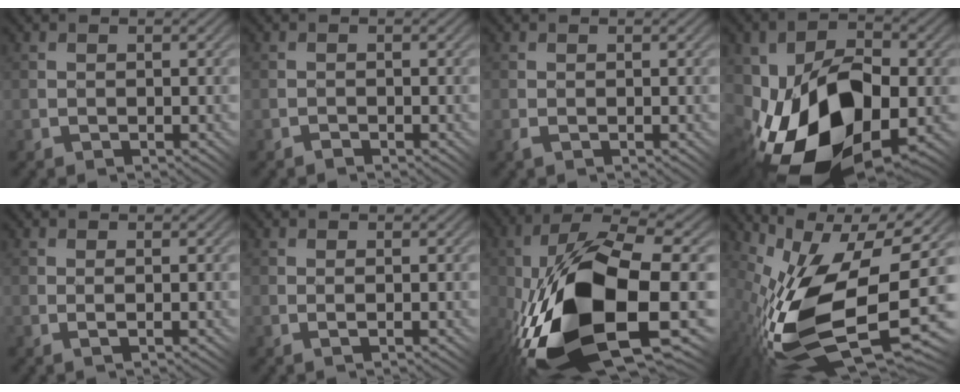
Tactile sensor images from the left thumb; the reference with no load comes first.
{"total": 0.6, "force": [-0.5, -0.2, -0.2], "torque": [0.006, 0.007, -0.013]}
{"total": 0.6, "force": [-0.3, 0.1, 0.5], "torque": [-0.012, 0.000, -0.010]}
{"total": 15.7, "force": [-5.0, 8.7, 12.0], "torque": [-0.213, -0.006, -0.093]}
{"total": 1.1, "force": [0.2, -0.3, 1.0], "torque": [-0.013, 0.008, 0.003]}
{"total": 0.8, "force": [0.2, -0.3, 0.7], "torque": [-0.008, 0.007, 0.003]}
{"total": 18.7, "force": [-4.9, 7.9, 16.3], "torque": [-0.346, -0.018, -0.073]}
{"total": 16.4, "force": [-2.1, 6.5, 14.9], "torque": [-0.280, -0.013, -0.040]}